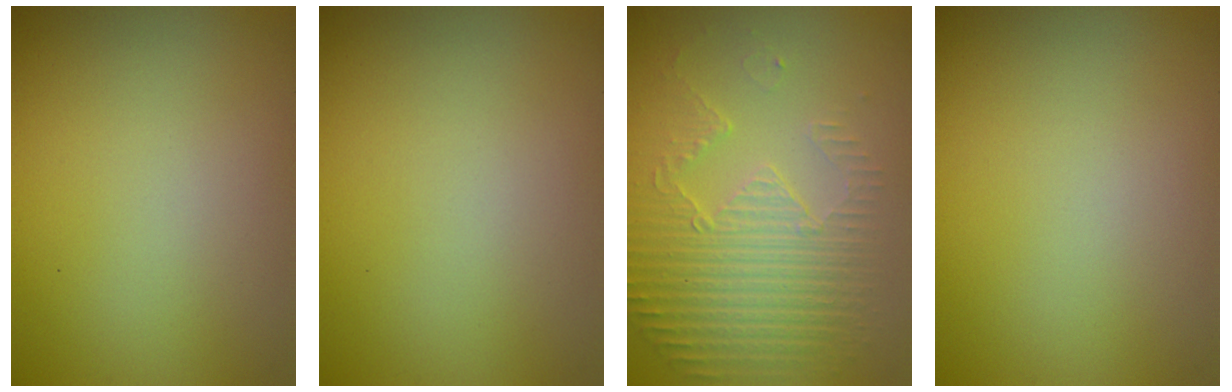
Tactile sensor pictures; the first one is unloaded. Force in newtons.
{"total": 0.0}
{"total": 5.6, "press": 3.5, "slide": 4.3}
{"total": 0.0}